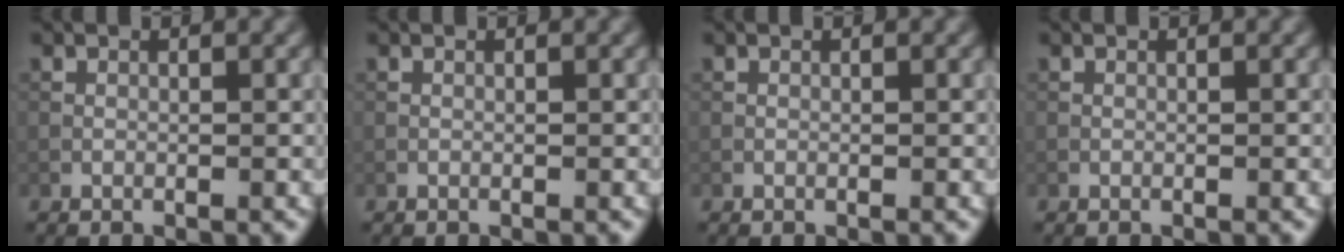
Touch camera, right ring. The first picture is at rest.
{"total": 0.0}
{"total": 0.0}
{"total": 0.0}